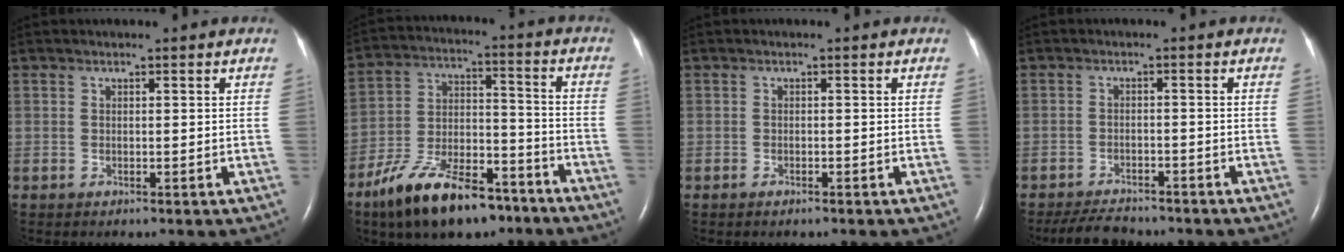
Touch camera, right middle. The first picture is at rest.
{"total": 16.1, "force": [-11.3, 6.0, 9.9], "torque": [-0.186, 0.005, -0.198]}
{"total": 0.8, "force": [-0.6, 0.2, 0.5], "torque": [-0.013, -0.001, -0.007]}
{"total": 5.5, "force": [-5.0, 1.5, 1.7], "torque": [-0.032, -0.014, -0.081]}